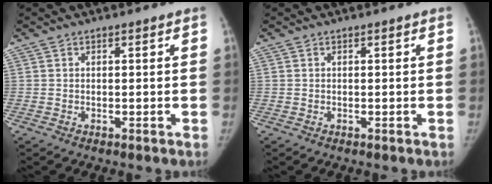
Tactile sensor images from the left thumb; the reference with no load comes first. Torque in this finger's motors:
{"motor_torque": [-0.07, 0.09, -0.03, -0.38, 0.01]}